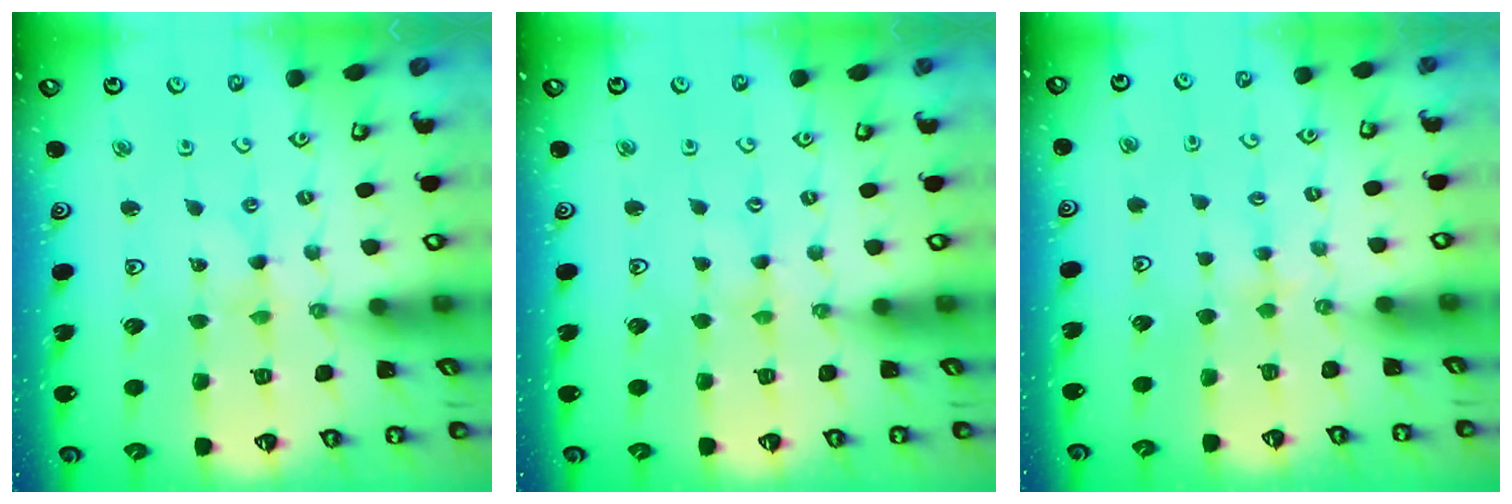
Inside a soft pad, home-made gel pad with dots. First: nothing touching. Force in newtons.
{"total": 0.0}
{"total": 2.3, "press": 2.3, "slide": 0.4}